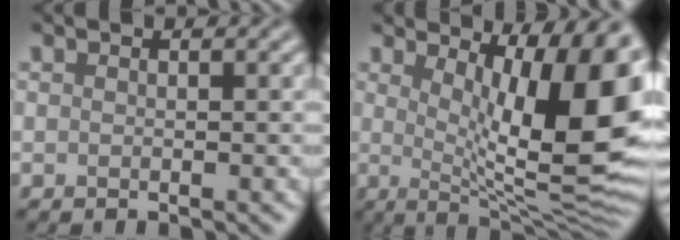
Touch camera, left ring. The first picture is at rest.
{"total": 15.2, "force": [2.8, 4.7, 14.1], "torque": [-0.161, -0.006, 0.047]}